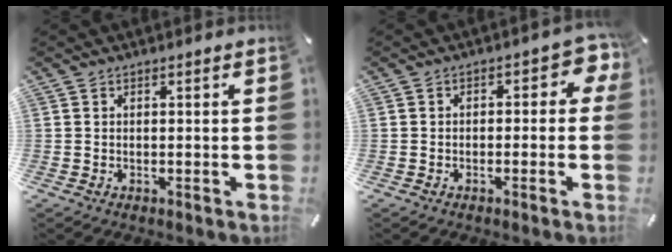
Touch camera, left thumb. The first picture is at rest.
{"total": 4.0, "force": [-0.7, 2.5, 3.1], "torque": [-0.042, 0.012, -0.018]}